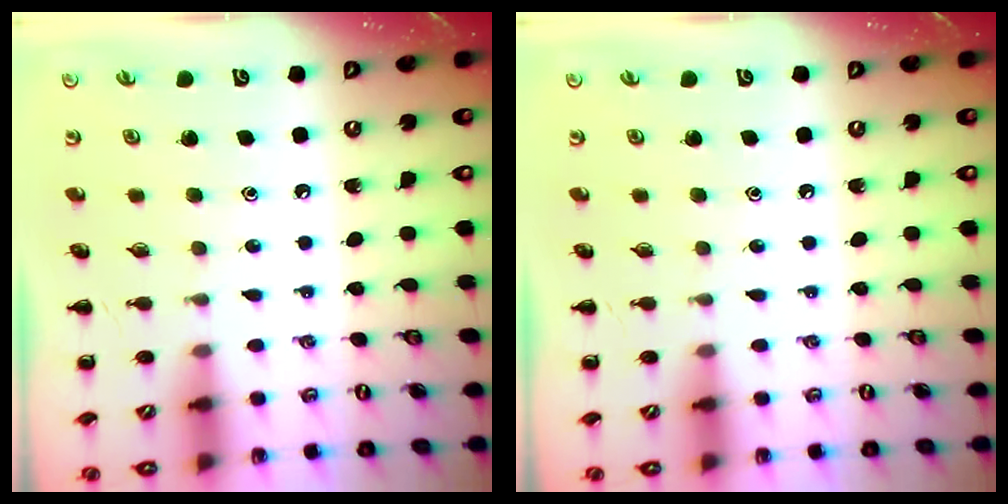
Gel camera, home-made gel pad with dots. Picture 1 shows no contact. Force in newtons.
{"total": 0.0}